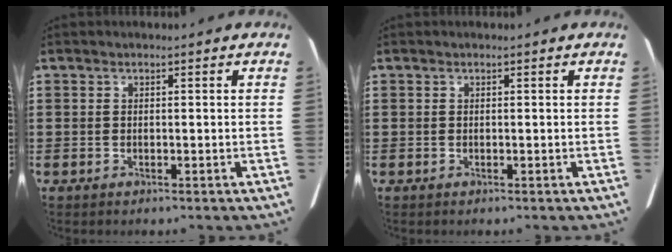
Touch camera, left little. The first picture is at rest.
{"total": 0.0}